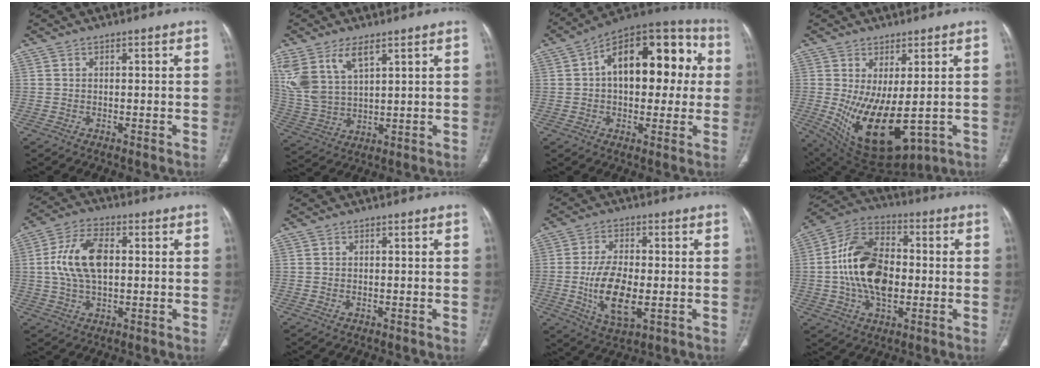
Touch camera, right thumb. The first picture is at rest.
{"total": 11.1, "force": [6.0, 5.3, 7.7], "torque": [-0.167, -0.015, 0.134]}
{"total": 21.5, "force": [3.5, 12.1, 17.4], "torque": [-0.209, 0.042, 0.040]}
{"total": 14.7, "force": [-1.8, 6.6, 13.0], "torque": [-0.221, -0.024, 0.003]}
{"total": 11.5, "force": [1.1, 6.3, 9.5], "torque": [-0.188, 0.013, 0.020]}
{"total": 0.6, "force": [-0.1, 0.4, 0.5], "torque": [-0.012, 0.005, 0.001]}
{"total": 11.4, "force": [-1.9, 5.2, 10.0], "torque": [-0.188, -0.005, -0.028]}
{"total": 17.4, "force": [-0.9, 10.9, 13.5], "torque": [-0.233, 0.025, -0.020]}